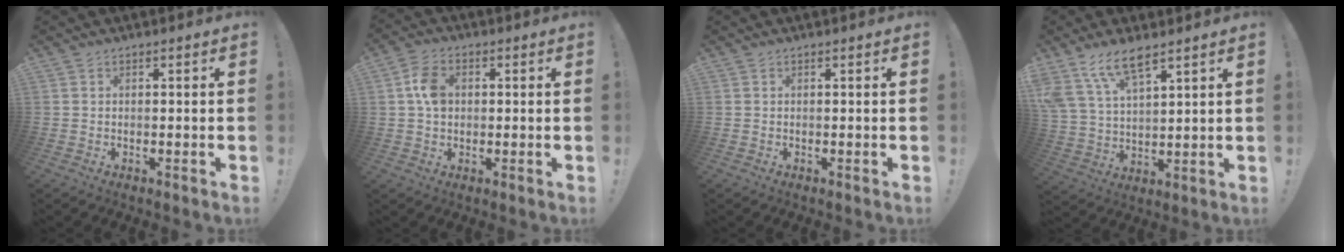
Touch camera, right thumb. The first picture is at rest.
{"total": 7.5, "force": [1.0, 5.4, 5.1], "torque": [-0.087, 0.003, 0.018]}
{"total": 0.0}
{"total": 11.1, "force": [8.3, 4.2, 6.2], "torque": [-0.126, -0.037, 0.157]}